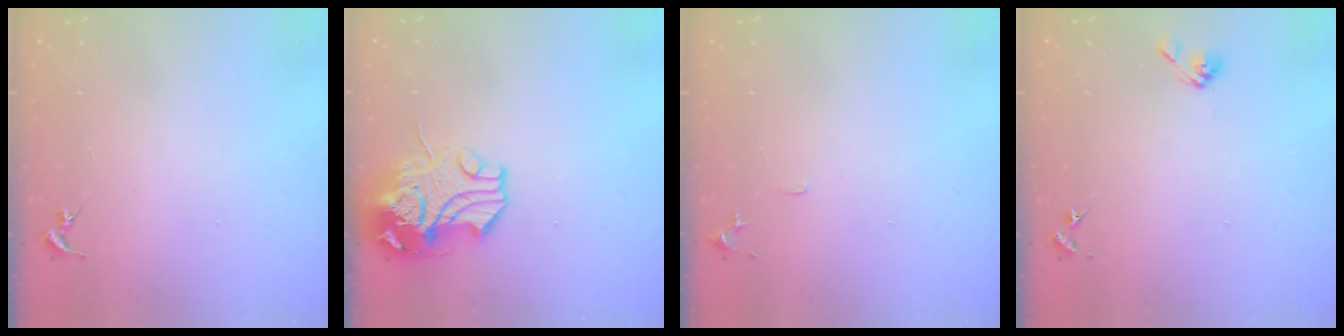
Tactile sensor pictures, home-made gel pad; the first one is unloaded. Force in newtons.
{"total": 12.6, "press": 12.5, "slide": 2.1}
{"total": 5.7, "press": 5.6, "slide": 0.6}
{"total": 5.2, "press": 4.8, "slide": 2.1}